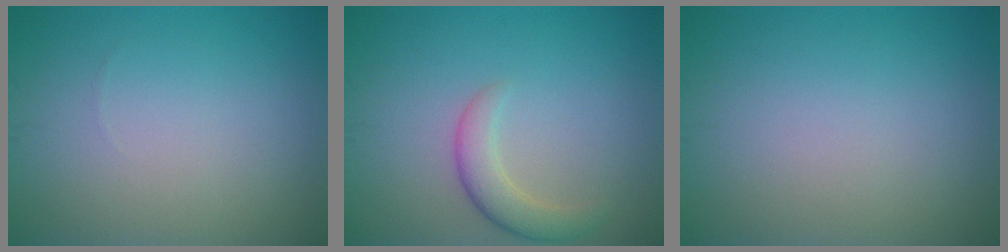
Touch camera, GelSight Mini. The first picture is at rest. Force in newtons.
{"total": 2.8, "press": 2.7, "slide": 0.3}
{"total": 0.0}